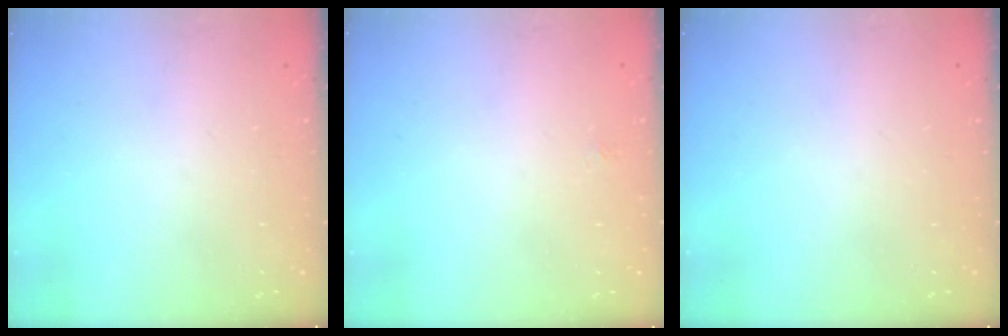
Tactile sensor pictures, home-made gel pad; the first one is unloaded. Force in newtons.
{"total": 1.9, "press": 1.8, "slide": 0.4}
{"total": 0.0}